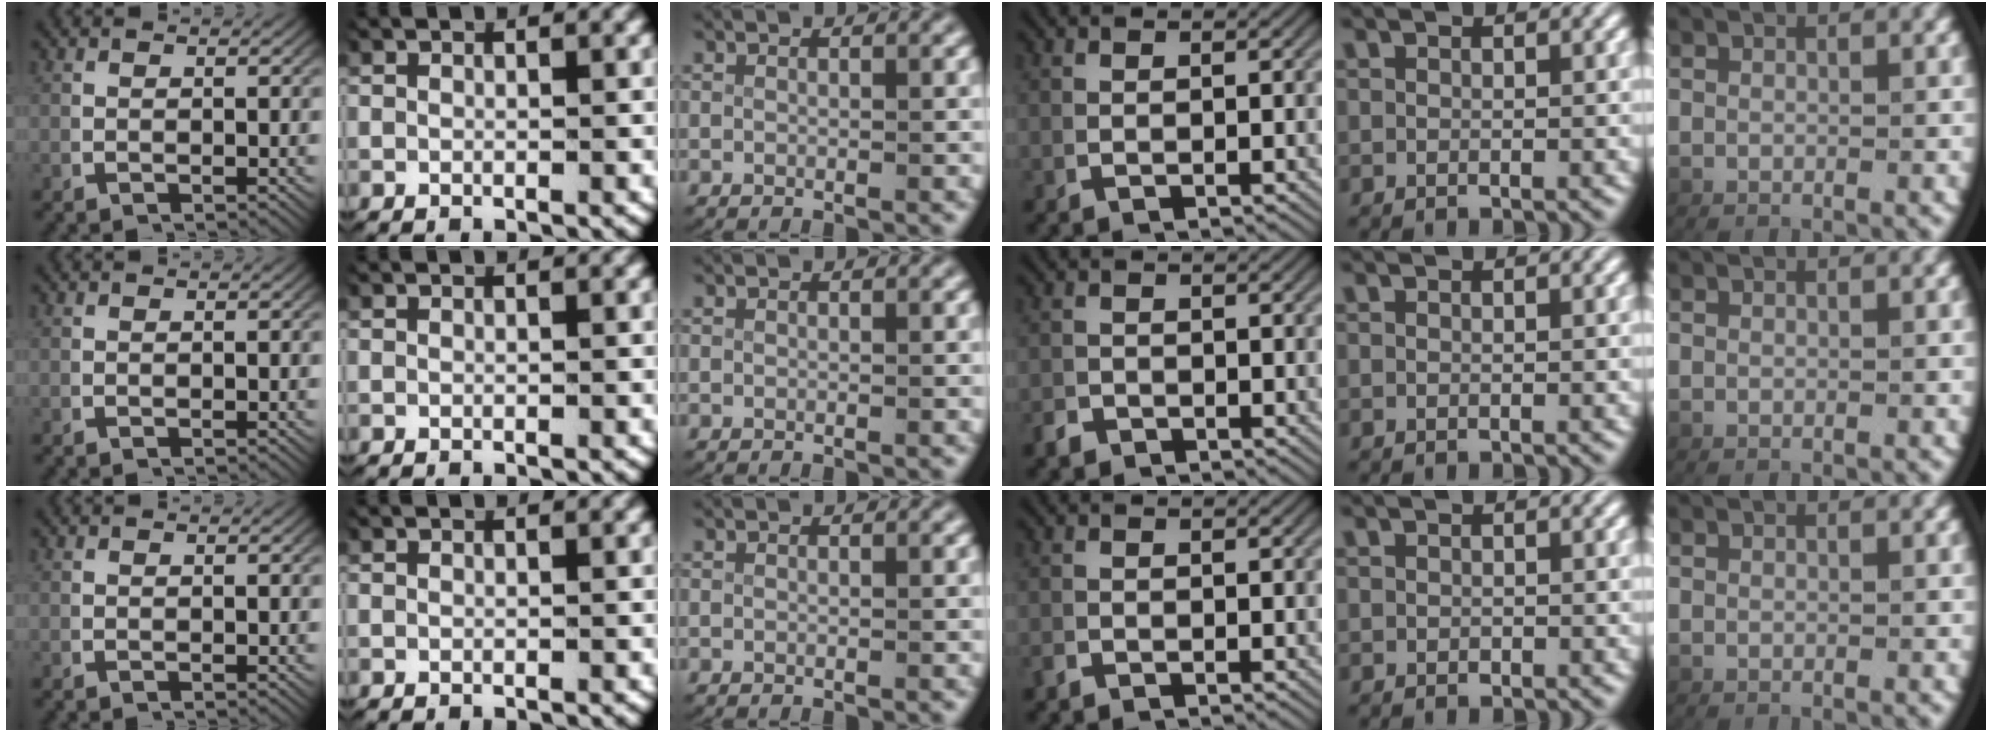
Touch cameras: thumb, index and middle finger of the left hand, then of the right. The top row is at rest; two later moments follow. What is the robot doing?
{"motion": "lift_and_place", "object": "paper"}